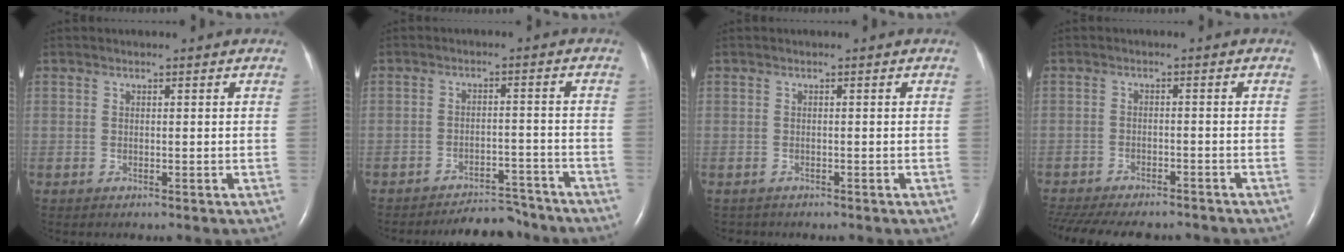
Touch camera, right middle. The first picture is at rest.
{"total": 7.4, "force": [-7.2, 1.7, 0.7], "torque": [-0.004, 0.006, -0.102]}
{"total": 0.9, "force": [-0.7, 0.5, -0.1], "torque": [-0.007, 0.000, -0.010]}
{"total": 17.3, "force": [-14.8, 5.3, 7.1], "torque": [-0.190, -0.022, -0.203]}